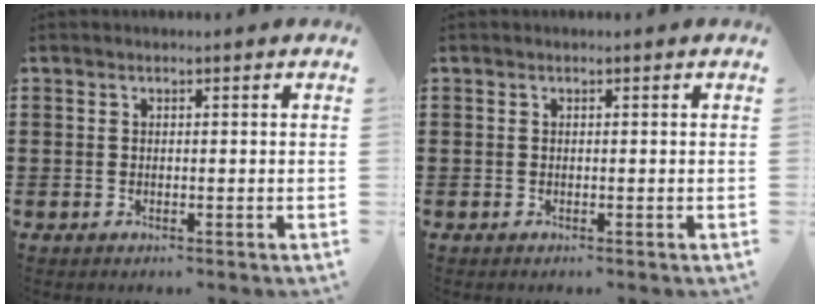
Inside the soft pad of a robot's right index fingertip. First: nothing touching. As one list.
[{"total": 0.0}]